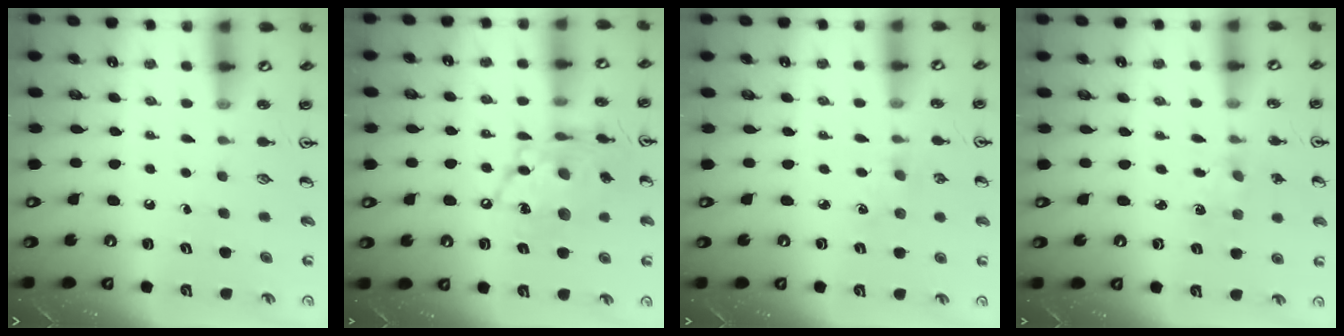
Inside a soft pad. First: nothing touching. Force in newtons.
{"total": 15.4, "press": 15.3, "slide": 1.3}
{"total": 2.4, "press": 2.3, "slide": 0.4}
{"total": 2.7, "press": 2.7, "slide": 0.3}